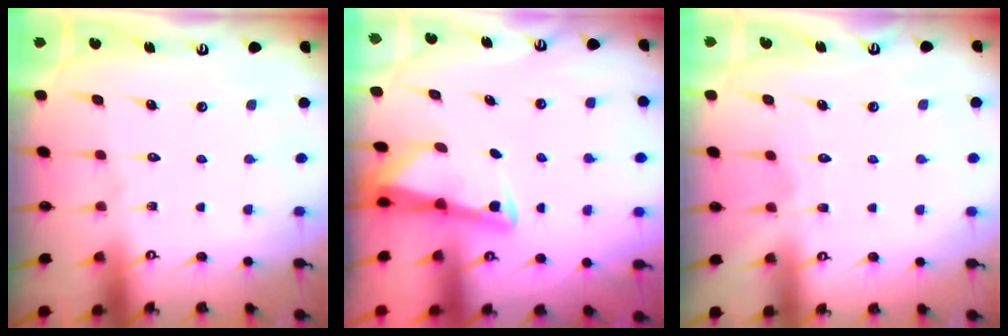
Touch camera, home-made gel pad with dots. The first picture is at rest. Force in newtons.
{"total": 3.3, "press": 3.3, "slide": 0.3}
{"total": 2.8, "press": 2.8, "slide": 0.3}